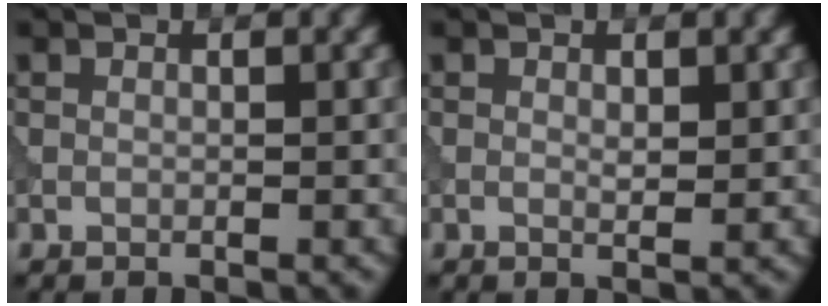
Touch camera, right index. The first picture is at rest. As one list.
[{"total": 0.9, "force": [0.2, 0.3, 0.8], "torque": [-0.013, -0.006, 0.006]}]